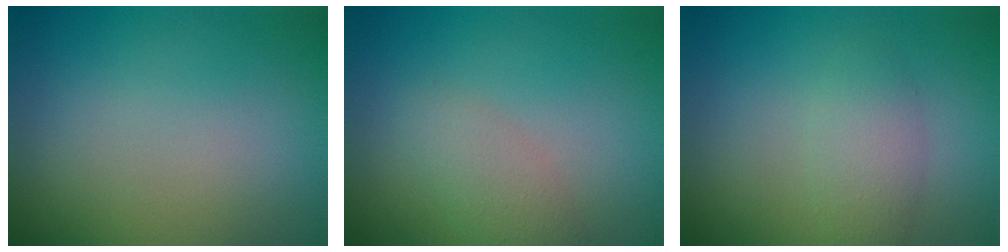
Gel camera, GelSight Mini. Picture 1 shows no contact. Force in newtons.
{"total": 2.3, "press": 2.3, "slide": 0.0}
{"total": 2.4, "press": 2.4, "slide": 0.0}